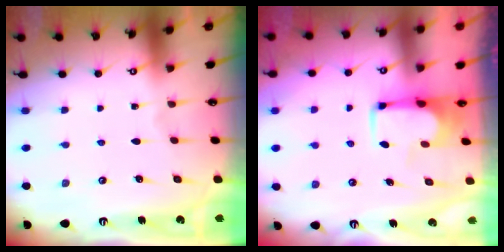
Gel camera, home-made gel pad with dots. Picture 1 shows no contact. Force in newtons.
{"total": 3.5, "press": 3.4, "slide": 0.4}